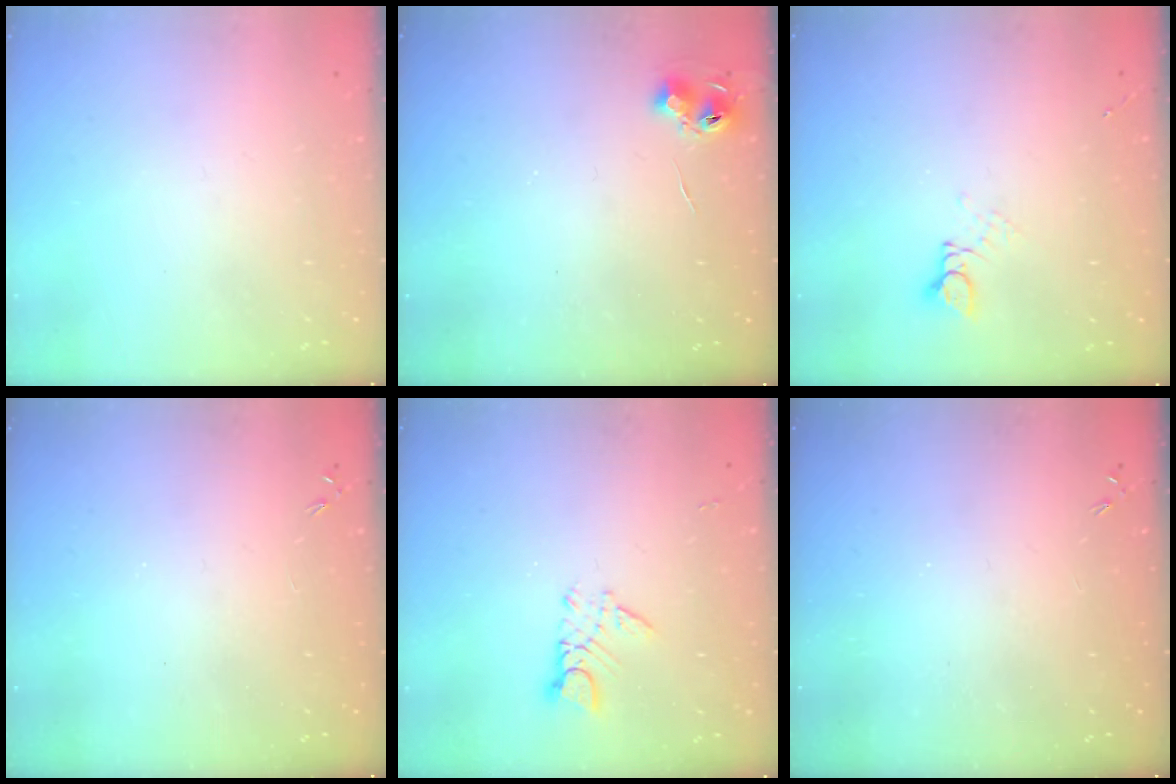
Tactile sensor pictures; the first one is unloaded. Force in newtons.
{"total": 5.7, "press": 5.7, "slide": 0.6}
{"total": 2.9, "press": 2.9, "slide": 0.2}
{"total": 0.0}
{"total": 3.4, "press": 3.4, "slide": 0.3}
{"total": 0.0}